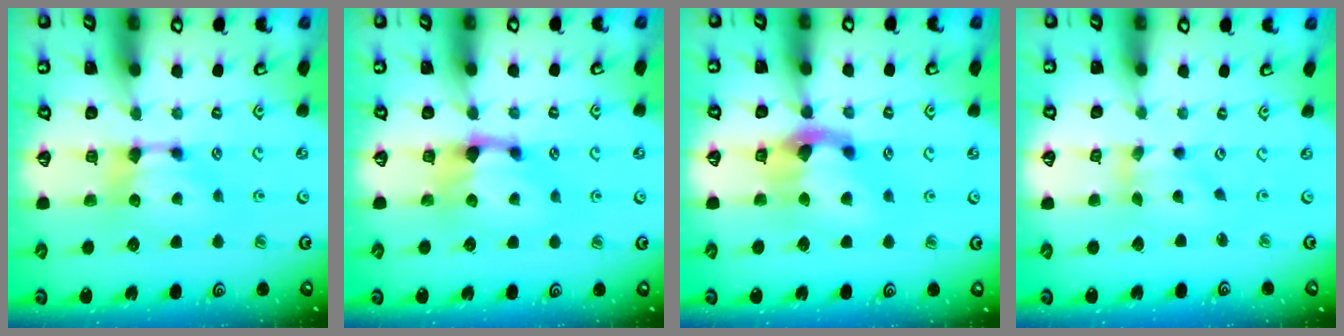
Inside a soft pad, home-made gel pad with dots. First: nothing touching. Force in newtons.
{"total": 1.2, "press": 0.0, "slide": 1.2}
{"total": 4.6, "press": 4.2, "slide": 1.9}
{"total": 1.3, "press": 0.3, "slide": 1.2}